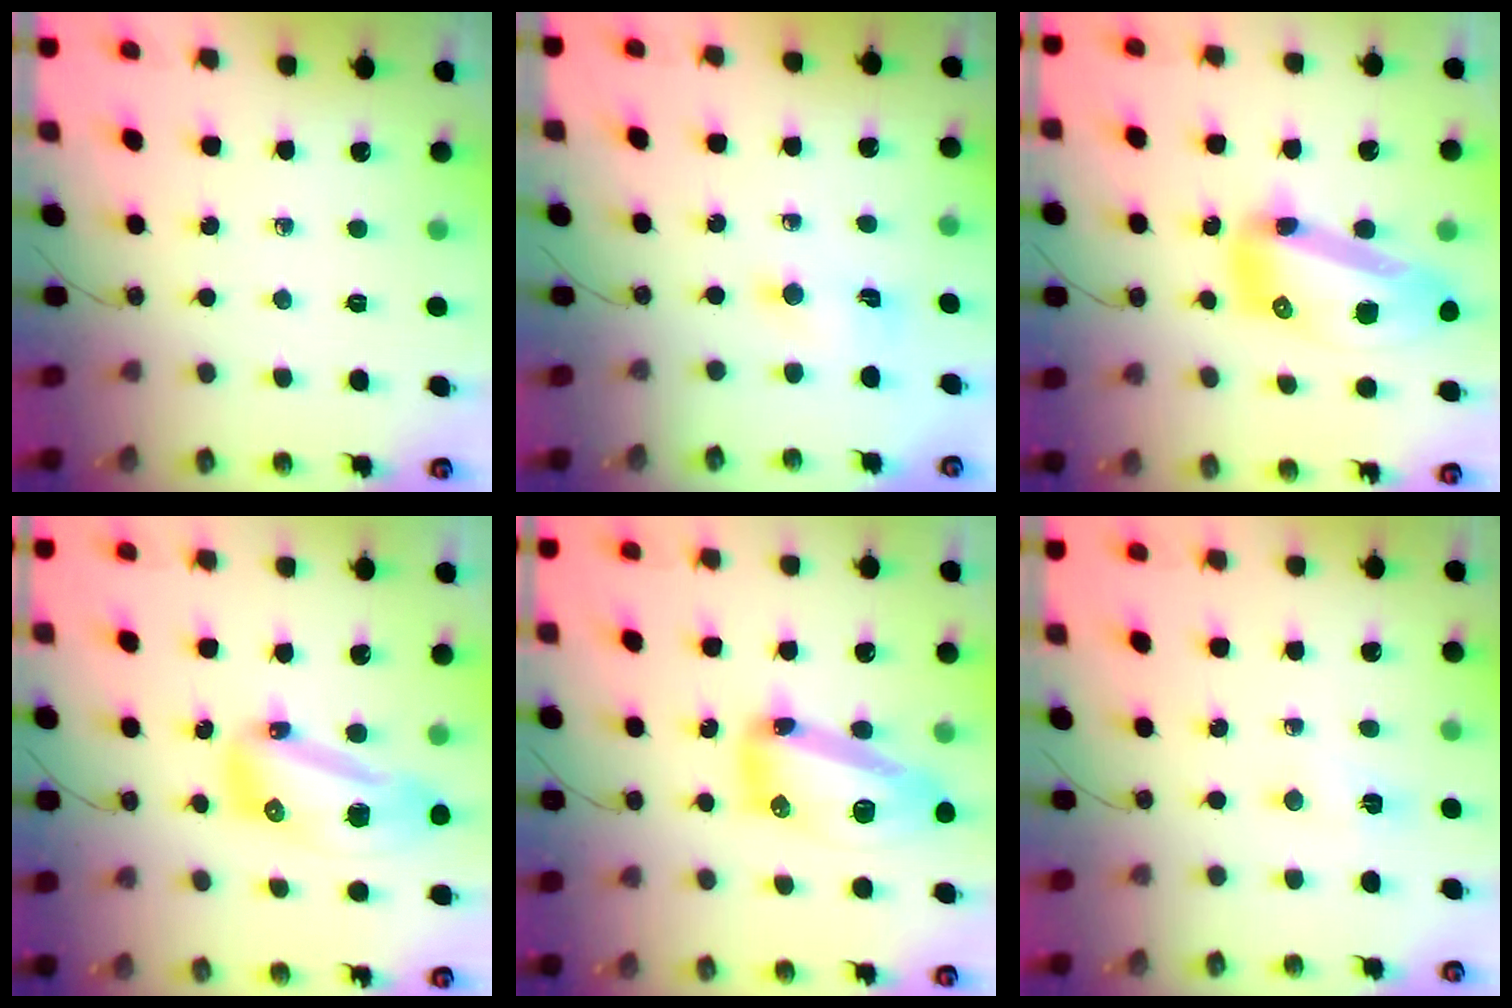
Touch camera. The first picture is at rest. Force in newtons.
{"total": 1.5, "press": 1.5, "slide": 0.2}
{"total": 19.3, "press": 18.9, "slide": 3.9}
{"total": 14.7, "press": 14.6, "slide": 1.2}
{"total": 15.7, "press": 15.7, "slide": 1.4}
{"total": 2.1, "press": 2.0, "slide": 0.4}